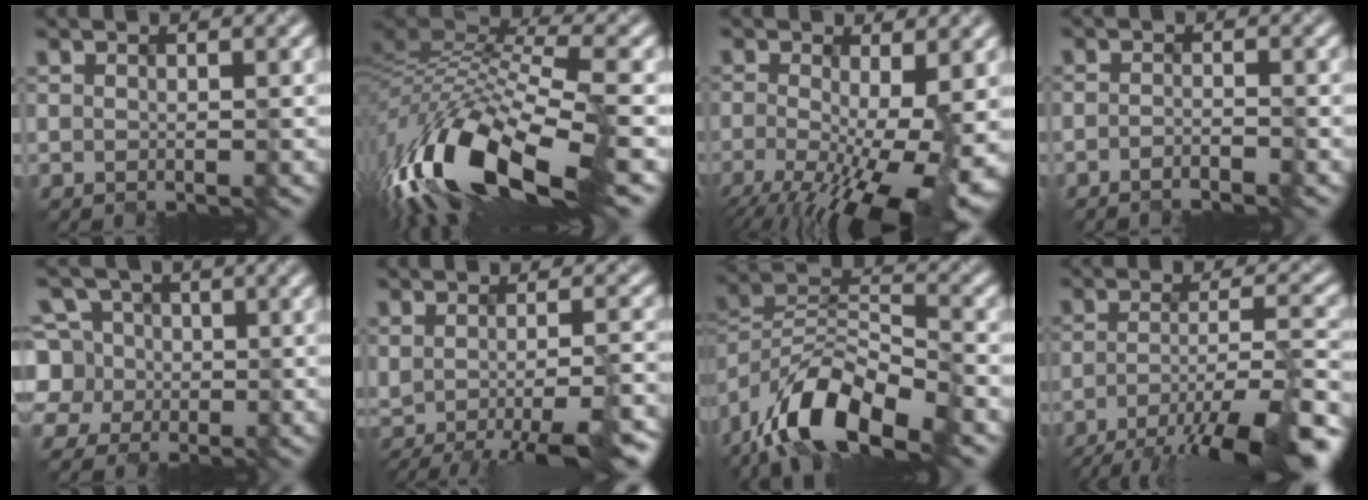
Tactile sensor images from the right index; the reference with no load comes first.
{"total": 14.2, "force": [-5.4, 5.0, 12.2], "torque": [-0.244, 0.002, -0.096]}
{"total": 13.6, "force": [-4.4, 5.2, 11.7], "torque": [-0.181, -0.029, -0.060]}
{"total": 1.4, "force": [-1.3, 0.1, 0.5], "torque": [-0.003, 0.000, -0.026]}
{"total": 6.6, "force": [0.4, 6.2, 2.2], "torque": [-0.045, 0.039, -0.018]}
{"total": 9.7, "force": [-4.1, 2.8, 8.4], "torque": [-0.097, -0.023, -0.048]}
{"total": 10.7, "force": [-7.6, 3.9, 6.4], "torque": [-0.108, 0.006, -0.149]}
{"total": 11.5, "force": [-6.8, 2.4, 9.0], "torque": [-0.134, -0.007, -0.099]}